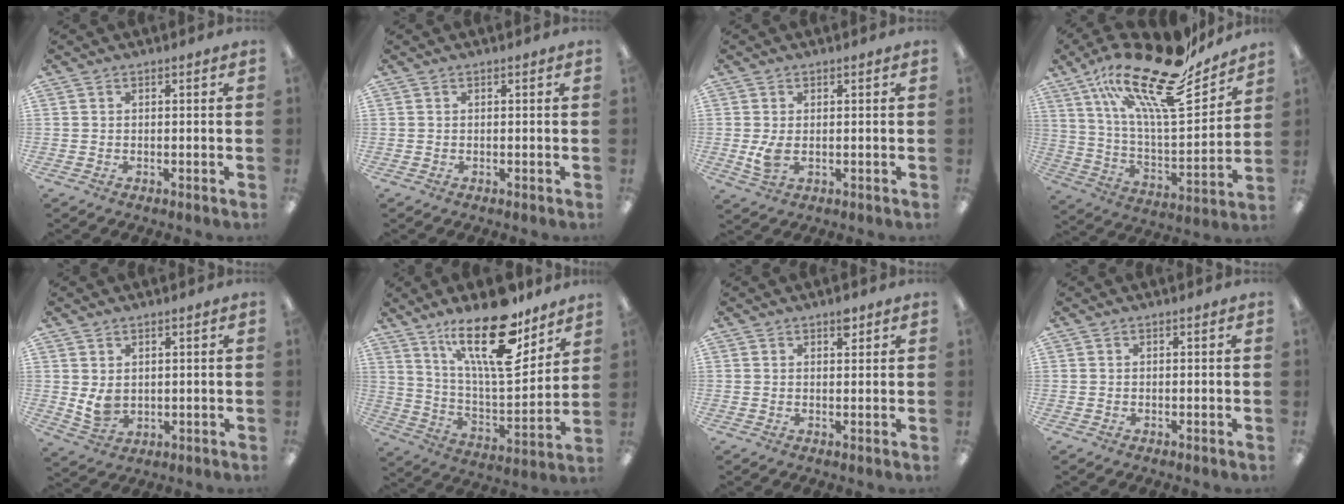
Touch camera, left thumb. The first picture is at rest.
{"total": 0.0}
{"total": 4.4, "force": [0.1, 2.6, 3.5], "torque": [-0.068, -0.009, -0.003]}
{"total": 25.4, "force": [18.6, 7.3, 15.8], "torque": [-0.256, -0.119, 0.310]}
{"total": 4.8, "force": [1.6, 3.6, 2.8], "torque": [-0.051, -0.014, 0.027]}
{"total": 22.5, "force": [14.6, 7.6, 15.4], "torque": [-0.258, -0.089, 0.244]}
{"total": 2.5, "force": [1.7, 1.1, 1.4], "torque": [-0.006, -0.008, 0.026]}
{"total": 0.0}